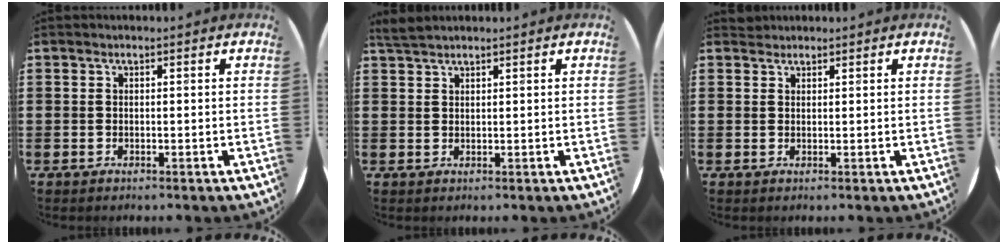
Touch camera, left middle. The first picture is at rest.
{"total": 1.8, "force": [1.7, 0.2, 0.5], "torque": [-0.014, 0.003, 0.034]}
{"total": 1.0, "force": [1.0, 0.2, -0.2], "torque": [0.001, 0.002, 0.019]}